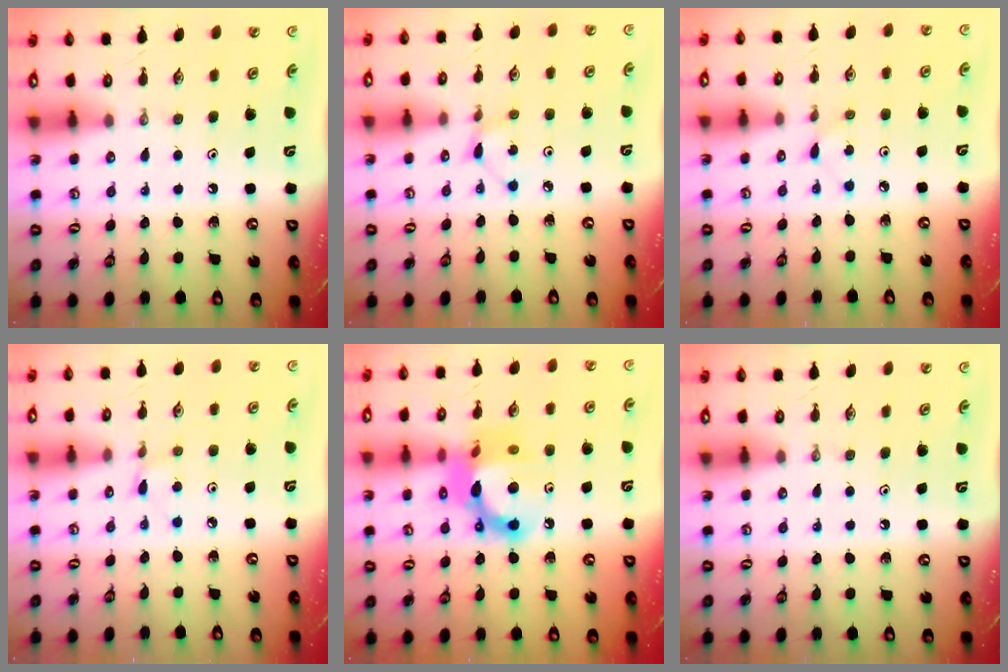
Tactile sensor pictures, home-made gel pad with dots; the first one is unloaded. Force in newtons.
{"total": 2.5, "press": 2.4, "slide": 0.3}
{"total": 2.5, "press": 2.5, "slide": 0.3}
{"total": 2.2, "press": 2.2, "slide": 0.3}
{"total": 15.2, "press": 15.1, "slide": 1.7}
{"total": 0.0}